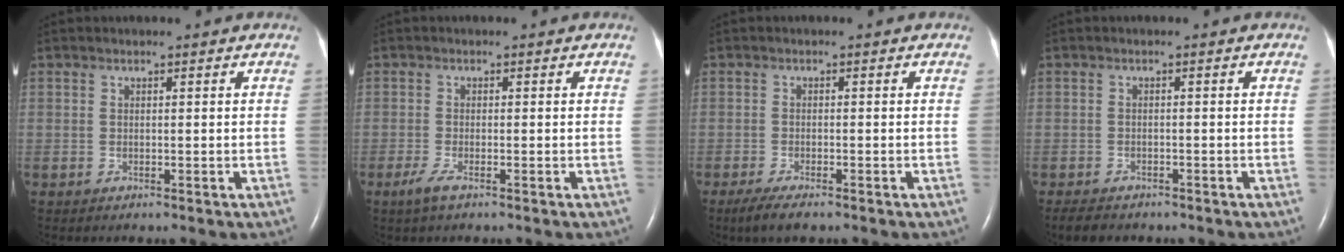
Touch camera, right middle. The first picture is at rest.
{"total": 2.1, "force": [-1.3, 0.2, 1.6], "torque": [-0.043, -0.007, -0.030]}
{"total": 3.7, "force": [-2.7, 0.7, 2.5], "torque": [-0.052, -0.010, -0.045]}
{"total": 3.8, "force": [-3.2, 1.5, 1.4], "torque": [-0.029, -0.006, -0.043]}